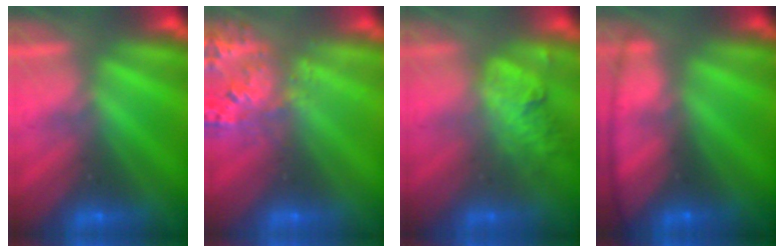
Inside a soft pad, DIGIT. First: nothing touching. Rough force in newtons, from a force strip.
{"total": 2.9}
{"total": 2.2}
{"total": 10.9}